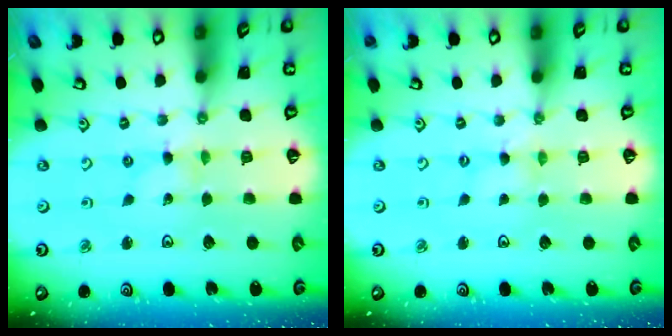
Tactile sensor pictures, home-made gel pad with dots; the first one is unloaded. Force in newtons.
{"total": 0.6, "press": 0.6, "slide": 0.1}